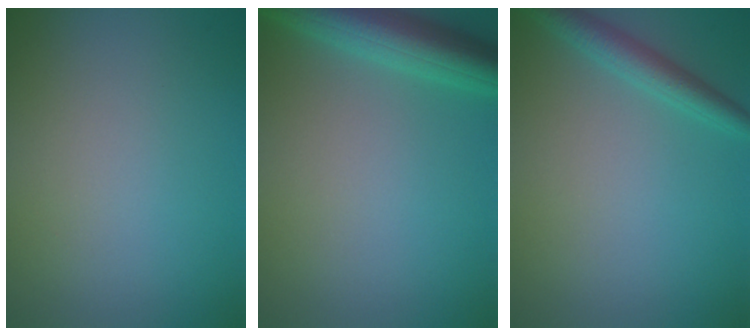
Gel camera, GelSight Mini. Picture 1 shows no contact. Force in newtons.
{"total": 5.6, "press": 5.6, "slide": 0.3}
{"total": 2.5, "press": 2.5, "slide": 0.1}